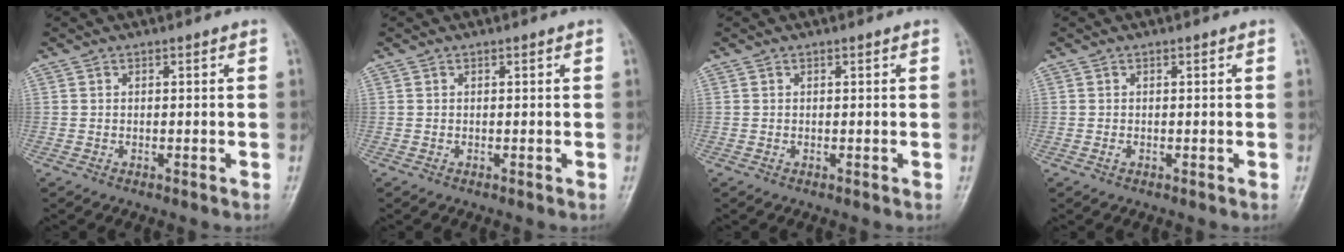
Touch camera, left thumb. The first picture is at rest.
{"total": 0.0}
{"total": 0.0}
{"total": 0.7, "force": [0.0, 0.4, 0.5], "torque": [-0.008, 0.001, 0.001]}